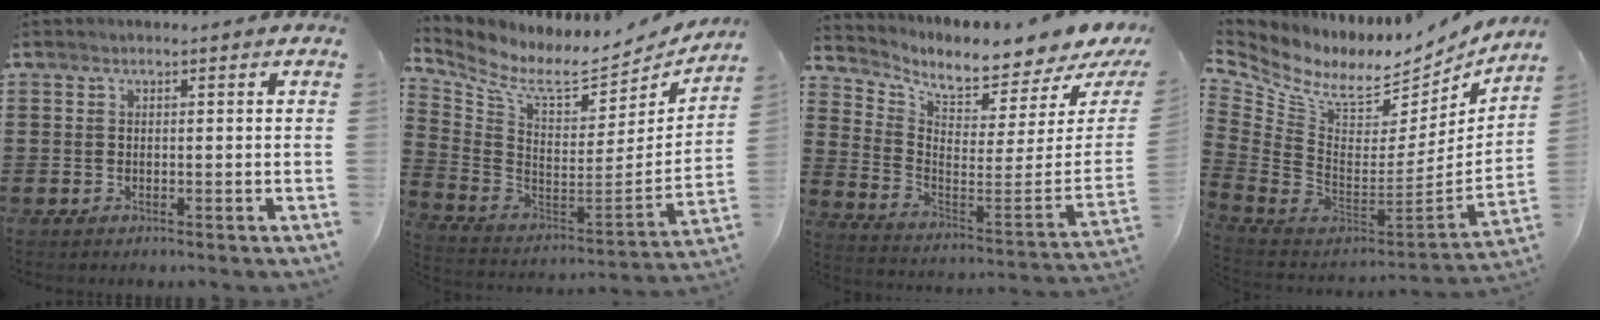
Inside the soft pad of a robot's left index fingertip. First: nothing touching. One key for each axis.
{"total": 8.1, "fx": 6.5, "fy": 2.4, "fz": 4.1, "tx": -0.112, "ty": -0.060, "tz": 0.112}
{"total": 5.2, "fx": 4.7, "fy": 0.2, "fz": 2.3, "tx": -0.058, "ty": -0.068, "tz": 0.071}
{"total": 8.0, "fx": 6.2, "fy": 3.5, "fz": 3.6, "tx": -0.104, "ty": -0.061, "tz": 0.108}